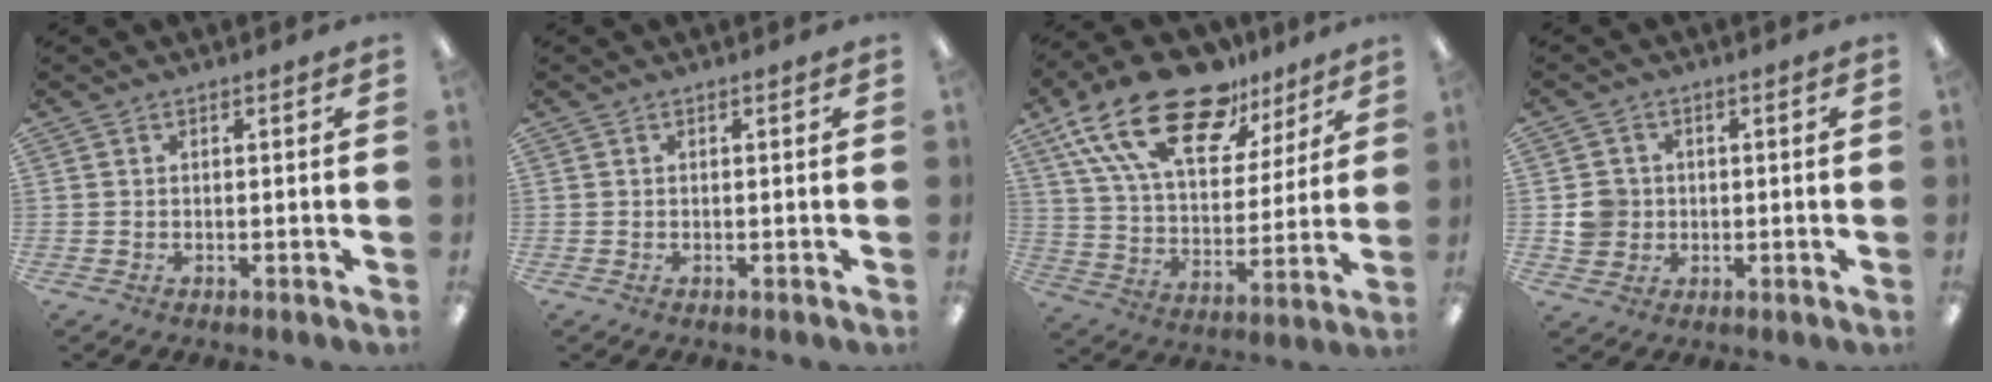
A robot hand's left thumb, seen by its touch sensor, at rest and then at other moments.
{"total": 0.0}
{"total": 23.5, "force": [15.6, 10.8, 13.9], "torque": [-0.257, -0.086, 0.276]}
{"total": 5.4, "force": [0.1, 5.3, 1.3], "torque": [-0.016, 0.010, 0.002]}